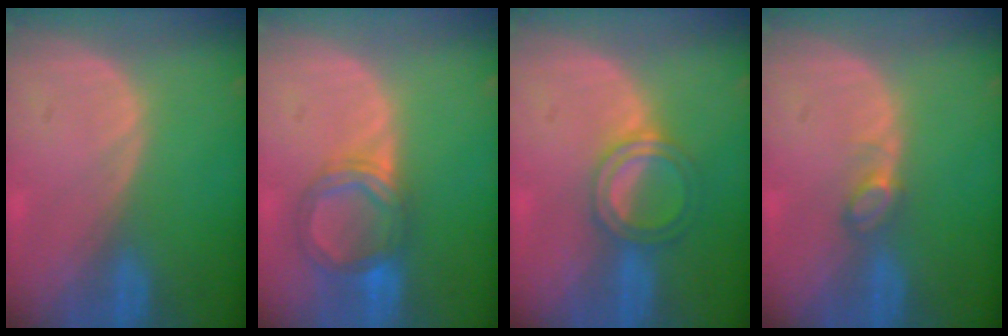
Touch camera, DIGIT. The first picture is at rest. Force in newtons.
{"total": 5.6, "press": 5.6, "slide": 0.3}
{"total": 5.0, "press": 4.7, "slide": 1.7}
{"total": 2.2, "press": 2.2, "slide": 0.3}